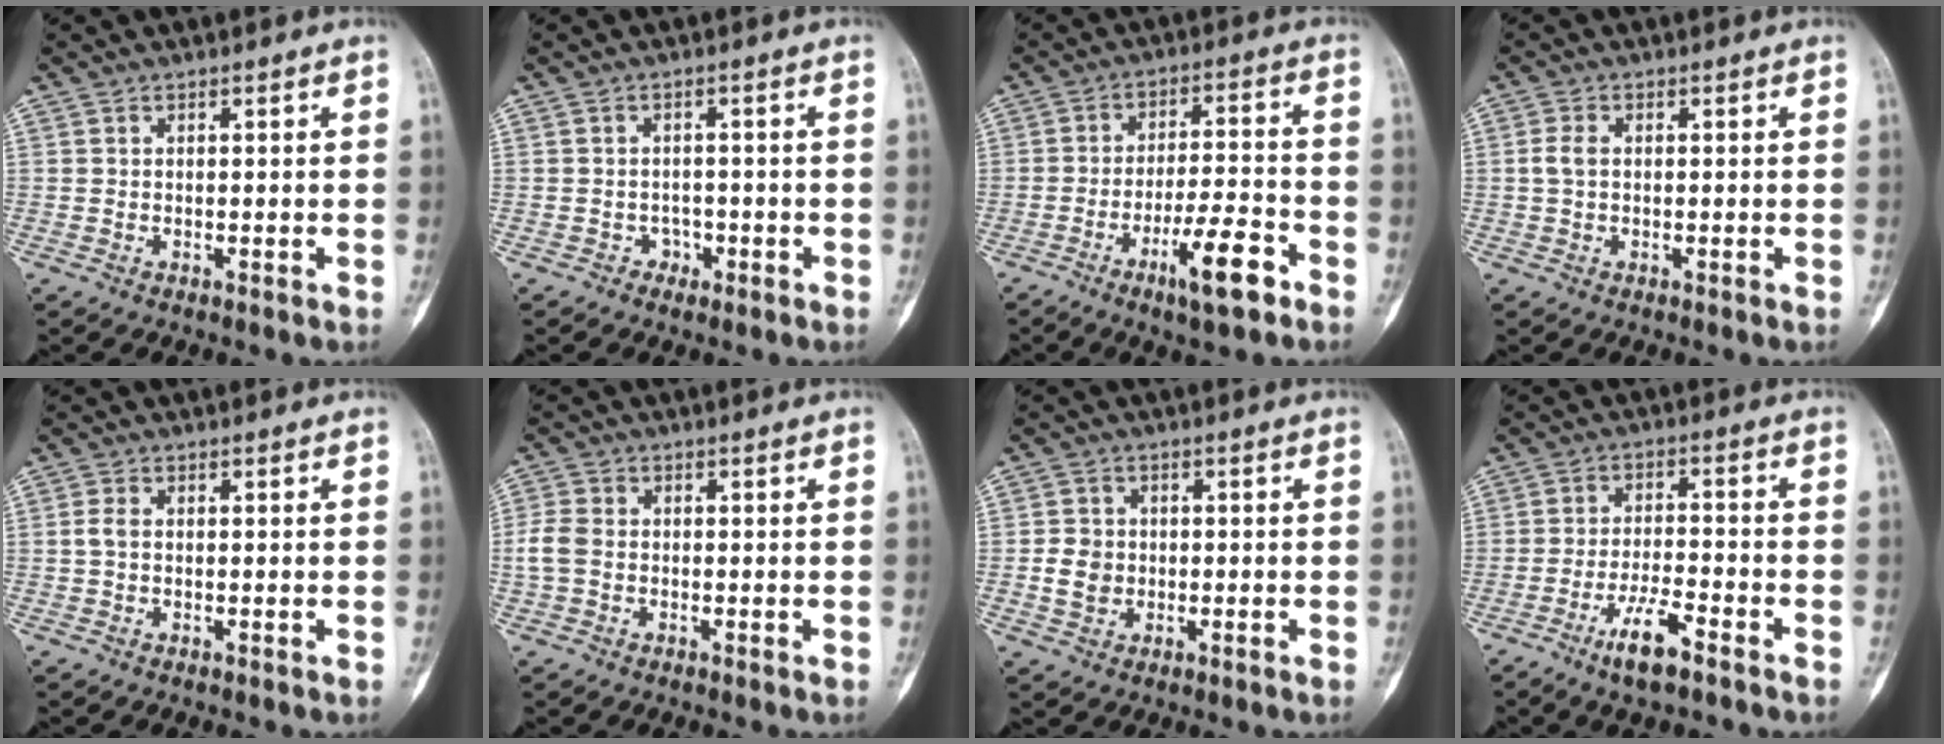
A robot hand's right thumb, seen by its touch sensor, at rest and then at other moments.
{"total": 2.0, "force": [-1.1, 1.6, 0.3], "torque": [0.008, 0.011, -0.018]}
{"total": 10.1, "force": [-5.7, 2.2, 8.0], "torque": [-0.134, 0.032, -0.092]}
{"total": 2.4, "force": [0.1, 1.5, 1.8], "torque": [-0.043, 0.005, -0.001]}
{"total": 1.9, "force": [-0.1, 1.2, 1.4], "torque": [-0.031, 0.001, -0.005]}
{"total": 4.3, "force": [-0.6, 3.3, 2.6], "torque": [-0.064, 0.008, -0.016]}
{"total": 4.4, "force": [-0.6, 3.8, 2.2], "torque": [-0.026, 0.007, -0.012]}
{"total": 7.3, "force": [-4.7, 1.6, 5.3], "torque": [-0.102, 0.024, -0.084]}